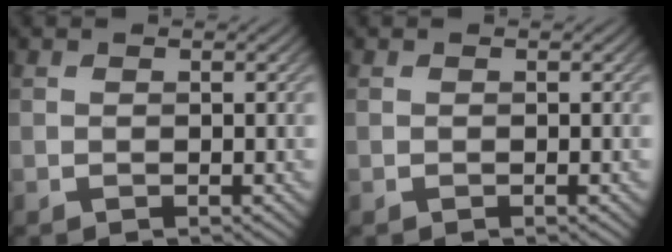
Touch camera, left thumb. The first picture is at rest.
{"total": 0.0}